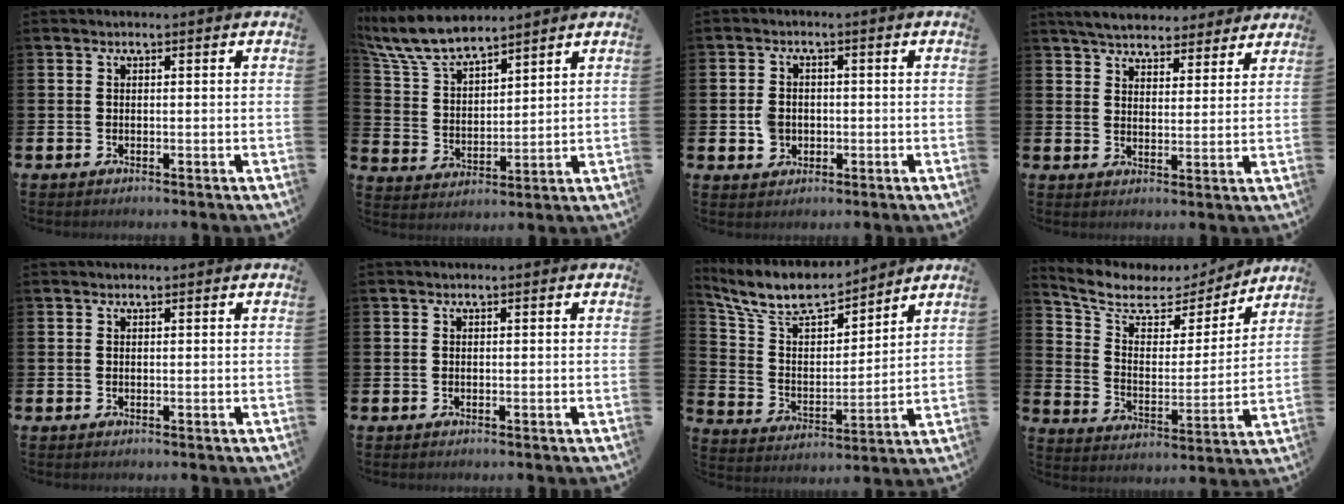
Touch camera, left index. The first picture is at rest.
{"total": 8.3, "force": [7.7, 1.7, 2.8], "torque": [-0.091, -0.029, 0.142]}
{"total": 3.1, "force": [-0.3, 2.7, 1.4], "torque": [-0.025, 0.006, -0.010]}
{"total": 5.4, "force": [5.3, 1.2, 0.5], "torque": [-0.030, -0.027, 0.095]}
{"total": 0.0}
{"total": 0.0}
{"total": 9.6, "force": [8.8, 2.5, 3.1], "torque": [-0.109, -0.054, 0.158]}
{"total": 7.6, "force": [6.4, 3.5, 2.2], "torque": [-0.090, -0.040, 0.110]}